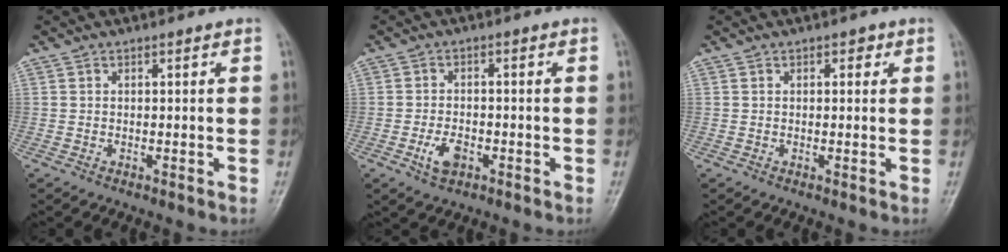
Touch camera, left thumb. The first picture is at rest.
{"total": 4.0, "force": [-2.0, 2.4, 2.6], "torque": [-0.049, 0.008, -0.035]}
{"total": 1.3, "force": [0.6, 0.9, 0.7], "torque": [0.002, 0.000, 0.004]}